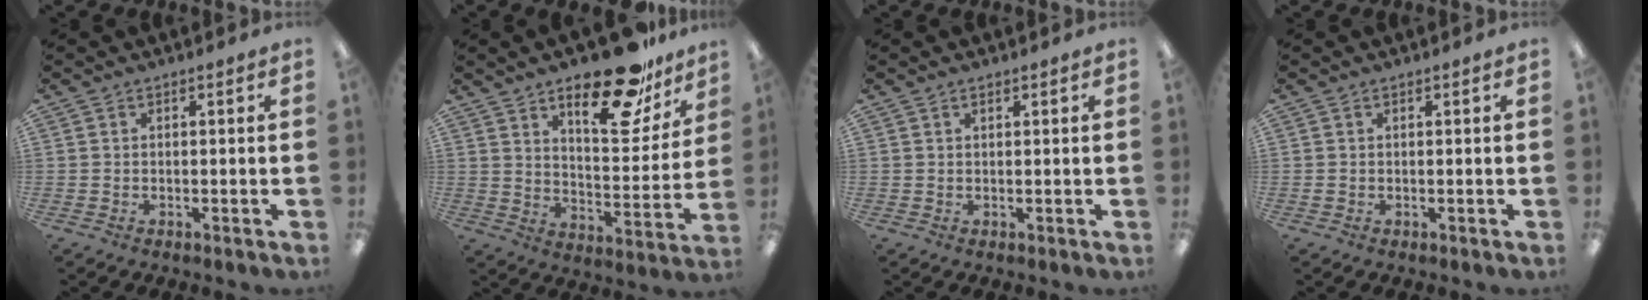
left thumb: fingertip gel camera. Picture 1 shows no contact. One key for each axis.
{"total": 22.0, "fx": 15.8, "fy": 8.3, "fz": 12.9, "tx": -0.176, "ty": -0.097, "tz": 0.259}
{"total": 1.1, "fx": 0.7, "fy": 0.4, "fz": 0.7, "tx": -0.015, "ty": 0.002, "tz": 0.013}
{"total": 0.6, "fx": 0.1, "fy": 0.4, "fz": 0.4, "tx": -0.008, "ty": 0.005, "tz": 0.000}